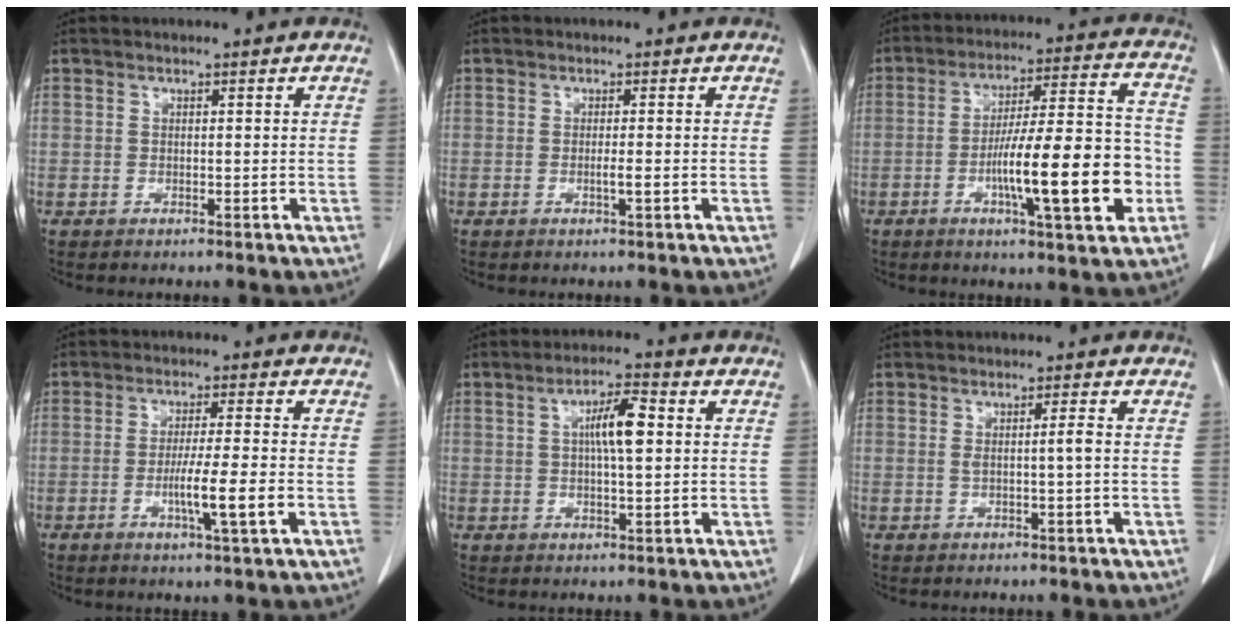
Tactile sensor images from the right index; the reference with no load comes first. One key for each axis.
{"total": 1.3, "fx": -0.4, "fy": -0.1, "fz": 1.2, "tx": -0.026, "ty": -0.002, "tz": -0.006}
{"total": 16.6, "fx": -4.6, "fy": 2.1, "fz": 15.8, "tx": -0.256, "ty": 0.010, "tz": -0.068}
{"total": 6.9, "fx": -1.9, "fy": -0.4, "fz": 6.6, "tx": -0.113, "ty": -0.012, "tz": -0.033}
{"total": 6.3, "fx": 1.1, "fy": 1.1, "fz": 6.1, "tx": -0.106, "ty": 0.010, "tz": 0.018}
{"total": 1.9, "fx": 0.0, "fy": -0.2, "fz": 1.8, "tx": -0.033, "ty": 0.000, "tz": 0.002}